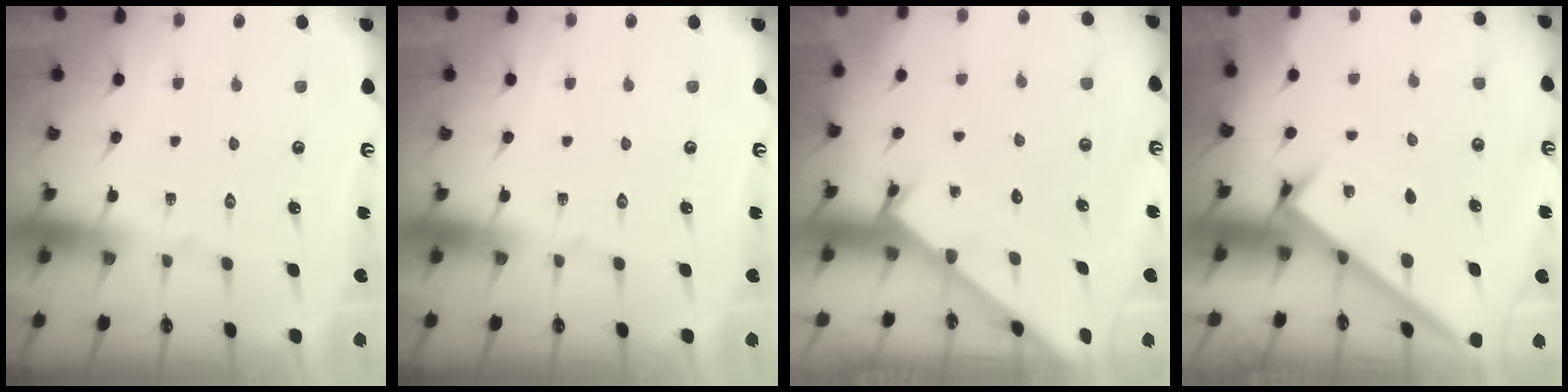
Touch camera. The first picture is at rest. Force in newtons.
{"total": 0.0}
{"total": 1.2, "press": 1.2, "slide": 0.1}
{"total": 2.8, "press": 2.8, "slide": 0.4}